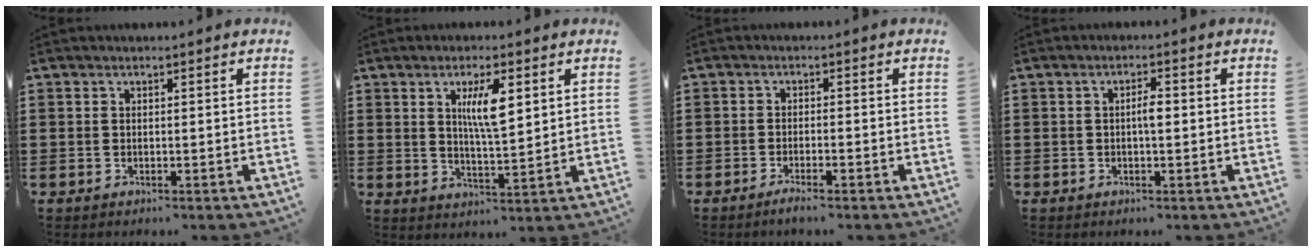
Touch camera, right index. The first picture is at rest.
{"total": 6.1, "force": [2.1, 1.6, 5.5], "torque": [-0.105, 0.002, 0.032]}
{"total": 1.6, "force": [-1.2, -0.1, 0.9], "torque": [-0.015, -0.003, -0.022]}
{"total": 2.2, "force": [-0.1, 0.7, 2.1], "torque": [-0.040, 0.001, -0.003]}